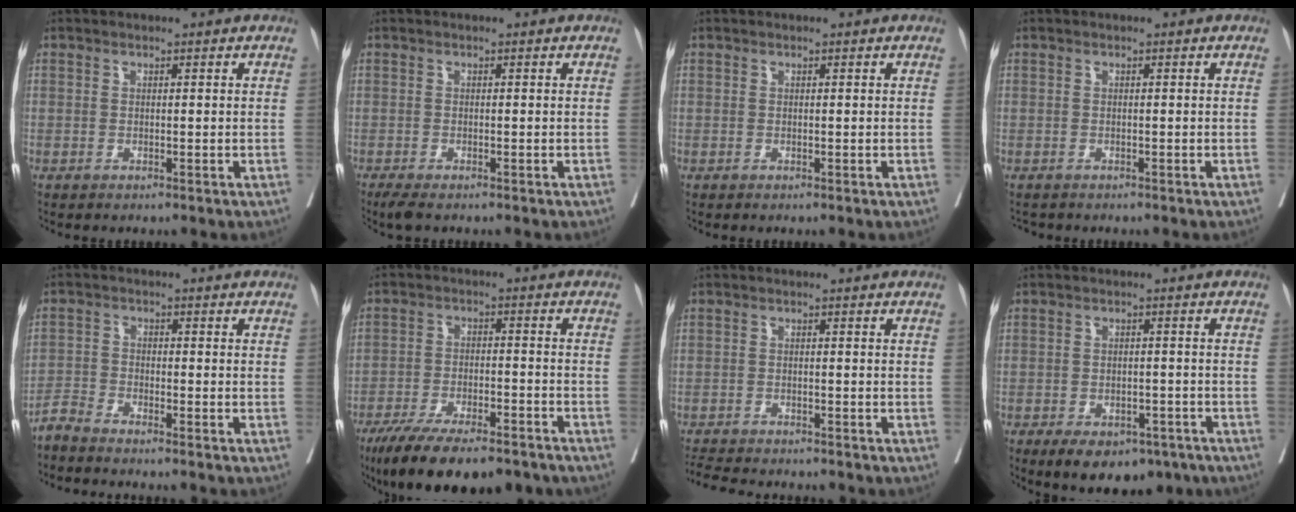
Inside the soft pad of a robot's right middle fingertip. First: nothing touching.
{"total": 2.6, "force": [-2.0, 0.6, 1.5], "torque": [-0.031, -0.011, -0.031]}
{"total": 0.0}
{"total": 1.5, "force": [-1.3, 0.7, 0.1], "torque": [-0.010, -0.005, -0.023]}
{"total": 3.2, "force": [-3.2, -0.3, 0.4], "torque": [-0.008, -0.015, -0.065]}
{"total": 16.2, "force": [-12.5, 3.9, 9.4], "torque": [-0.148, -0.019, -0.198]}
{"total": 6.5, "force": [-6.2, 0.9, 2.0], "torque": [-0.032, -0.013, -0.101]}
{"total": 10.5, "force": [-6.9, 5.9, 5.4], "torque": [-0.080, 0.005, -0.096]}